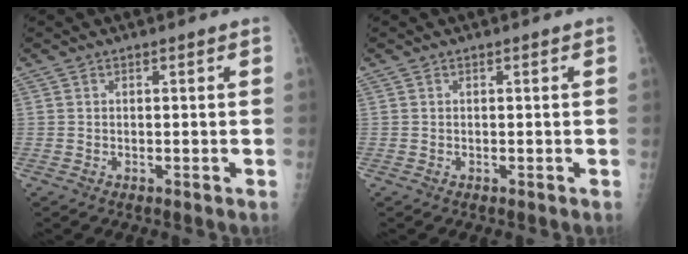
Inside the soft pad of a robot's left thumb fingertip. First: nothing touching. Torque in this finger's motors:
{"motor_torque": [0.03, 0.02, 0.02, -0.02, 0.00]}